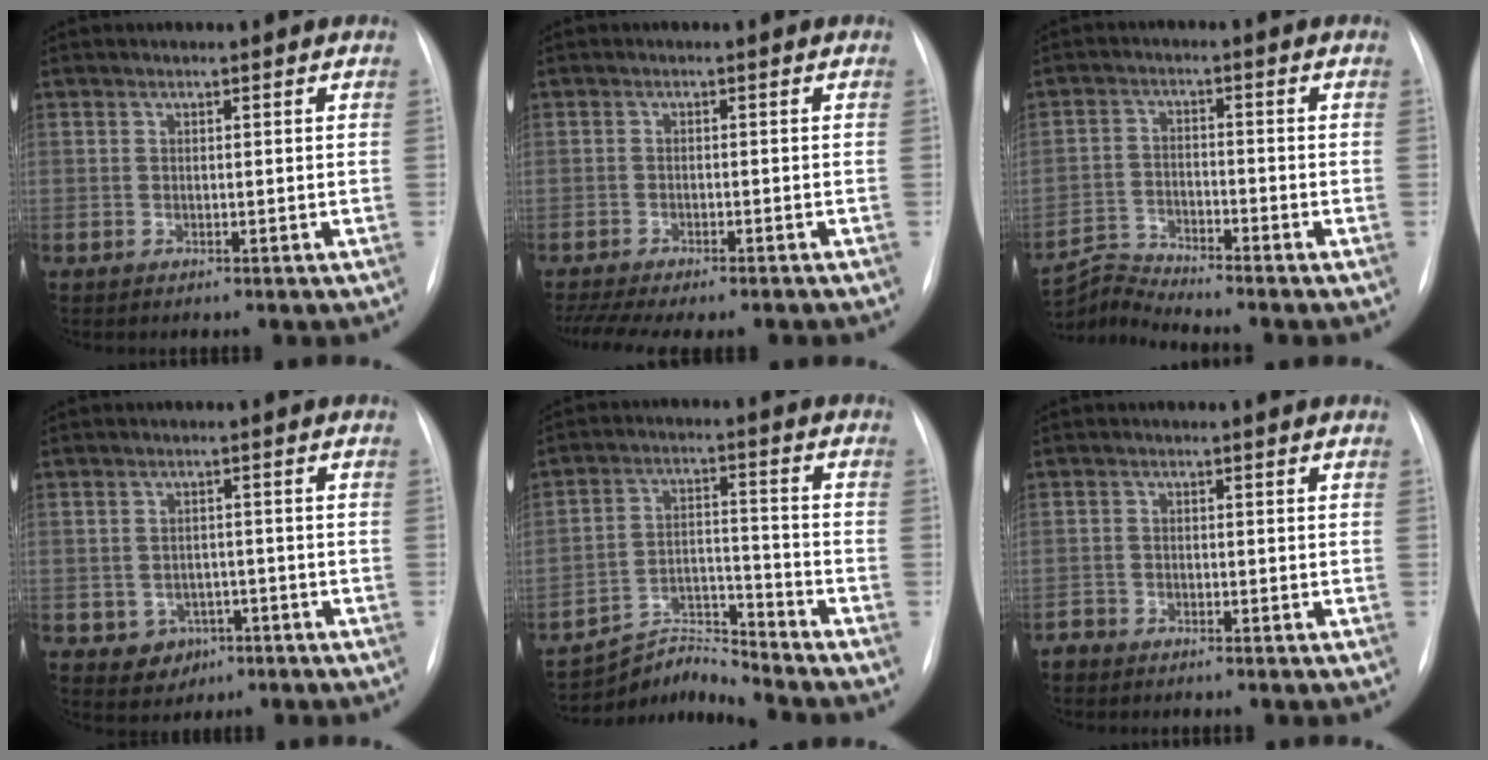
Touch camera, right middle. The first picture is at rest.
{"total": 11.7, "force": [-9.7, 2.9, 5.9], "torque": [-0.105, 0.000, -0.134]}
{"total": 5.6, "force": [-5.1, -1.9, -1.1], "torque": [0.002, -0.013, -0.099]}
{"total": 4.0, "force": [-1.7, 3.5, 1.0], "torque": [-0.007, 0.012, -0.012]}
{"total": 7.3, "force": [-6.9, -1.2, -2.0], "torque": [0.027, 0.028, -0.120]}
{"total": 1.7, "force": [-1.6, 0.5, -0.2], "torque": [0.003, -0.001, -0.031]}